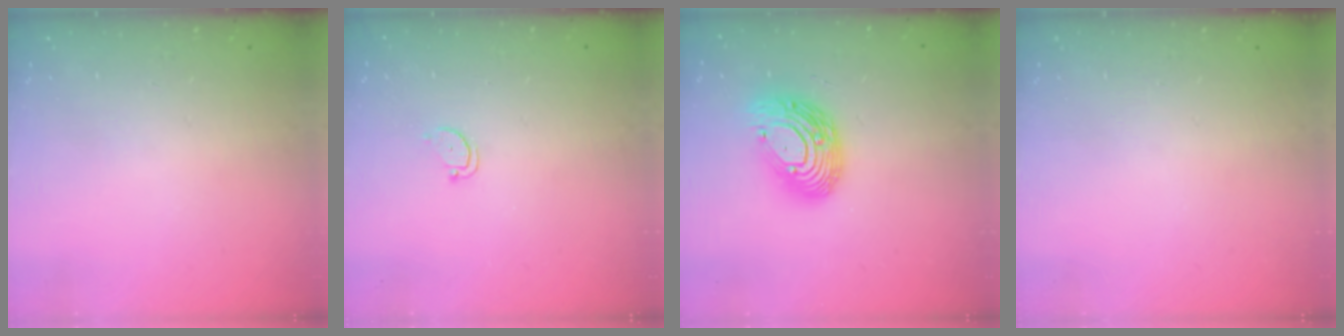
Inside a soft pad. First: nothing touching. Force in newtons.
{"total": 2.0, "press": 2.0, "slide": 0.2}
{"total": 16.4, "press": 16.4, "slide": 1.2}
{"total": 0.0}